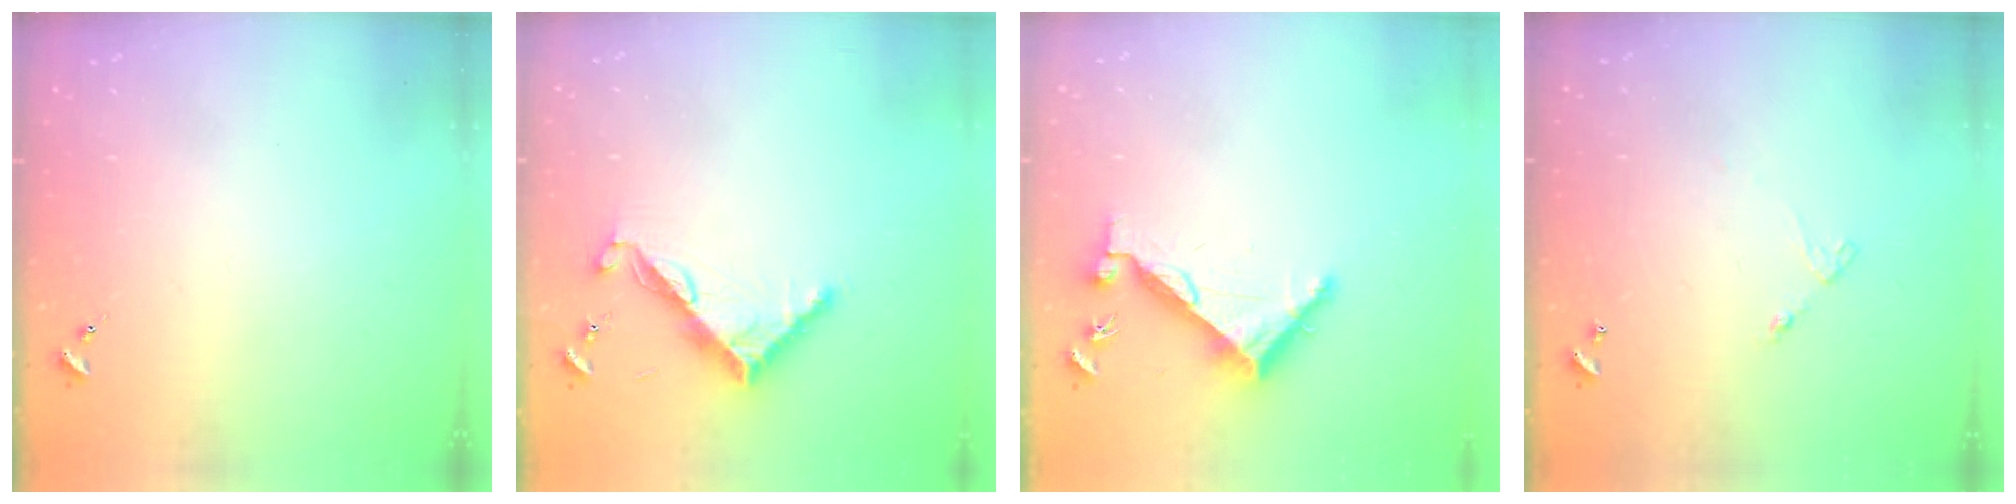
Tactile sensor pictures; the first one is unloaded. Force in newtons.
{"total": 8.5, "press": 8.5, "slide": 0.6}
{"total": 7.2, "press": 7.2, "slide": 0.3}
{"total": 4.9, "press": 4.8, "slide": 0.3}